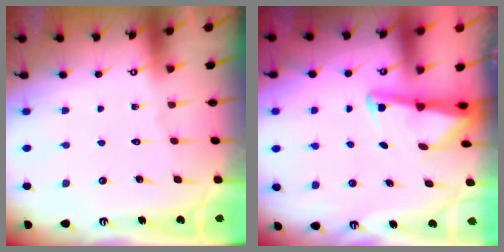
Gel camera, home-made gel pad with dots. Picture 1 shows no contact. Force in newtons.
{"total": 2.9, "press": 2.9, "slide": 0.2}